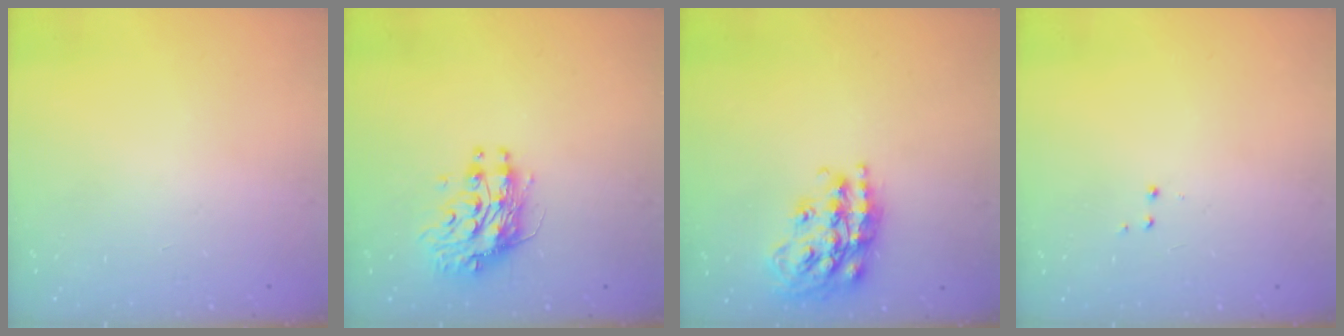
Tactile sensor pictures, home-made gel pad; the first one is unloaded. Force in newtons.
{"total": 10.3, "press": 10.2, "slide": 1.0}
{"total": 19.4, "press": 19.4, "slide": 1.4}
{"total": 2.9, "press": 2.8, "slide": 0.7}